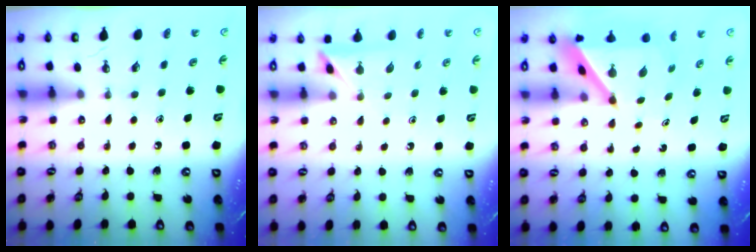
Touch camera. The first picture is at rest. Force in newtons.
{"total": 4.7, "press": 4.6, "slide": 0.6}
{"total": 6.6, "press": 6.6, "slide": 0.4}